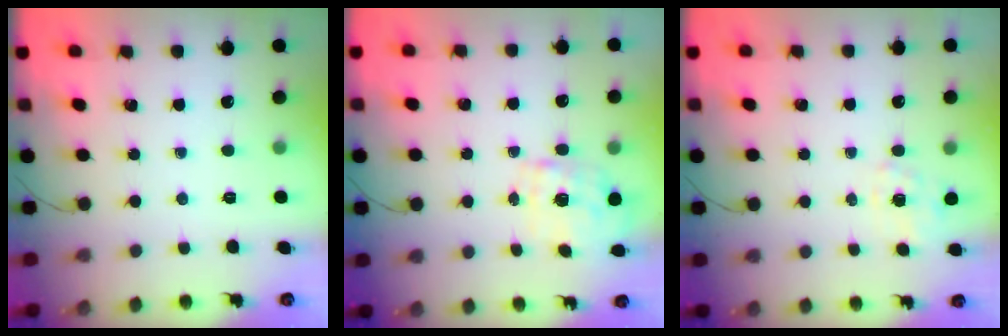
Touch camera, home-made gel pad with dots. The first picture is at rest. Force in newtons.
{"total": 2.3, "press": 2.3, "slide": 0.3}
{"total": 0.9, "press": 0.2, "slide": 0.9}